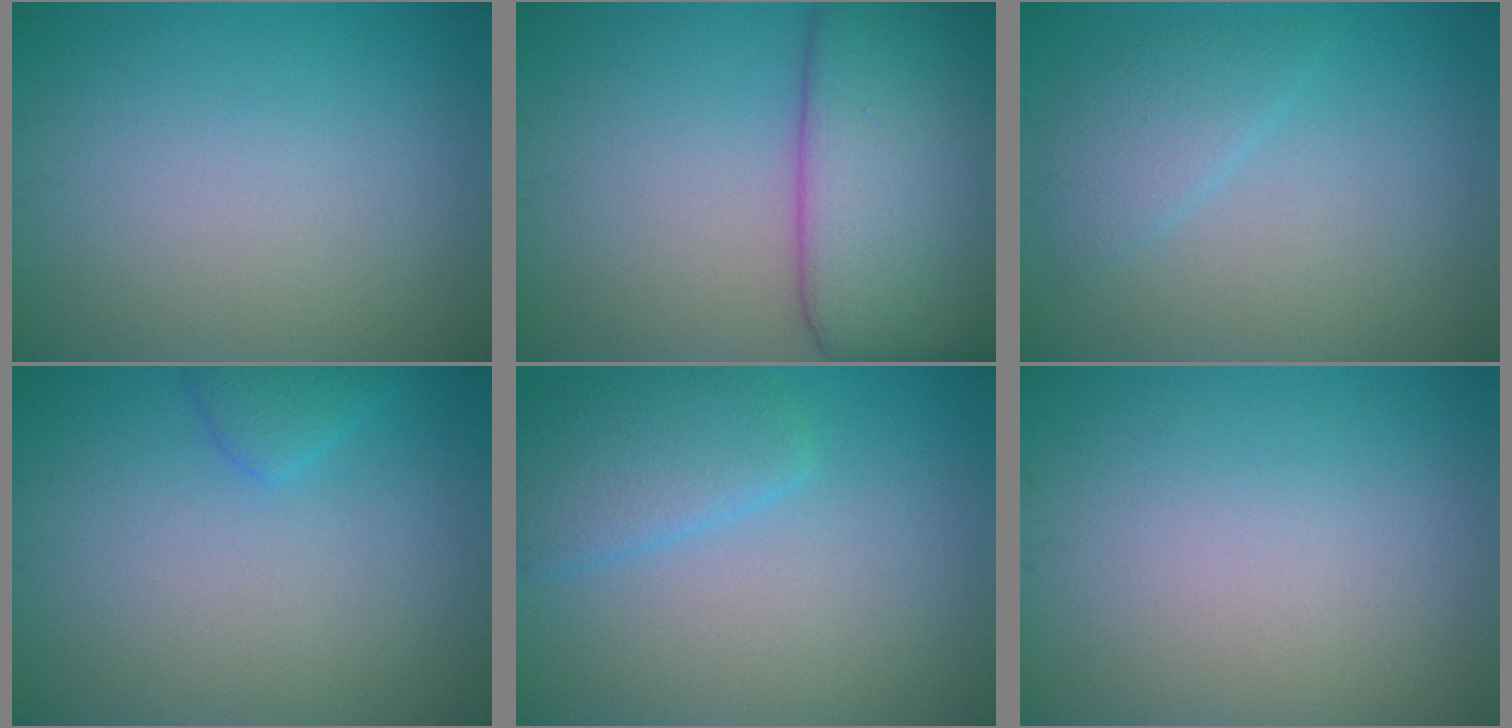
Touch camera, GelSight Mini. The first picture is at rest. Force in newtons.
{"total": 11.6, "press": 11.6, "slide": 0.6}
{"total": 2.3, "press": 2.3, "slide": 0.3}
{"total": 1.7, "press": 1.7, "slide": 0.1}
{"total": 3.6, "press": 3.5, "slide": 0.2}
{"total": 0.0}